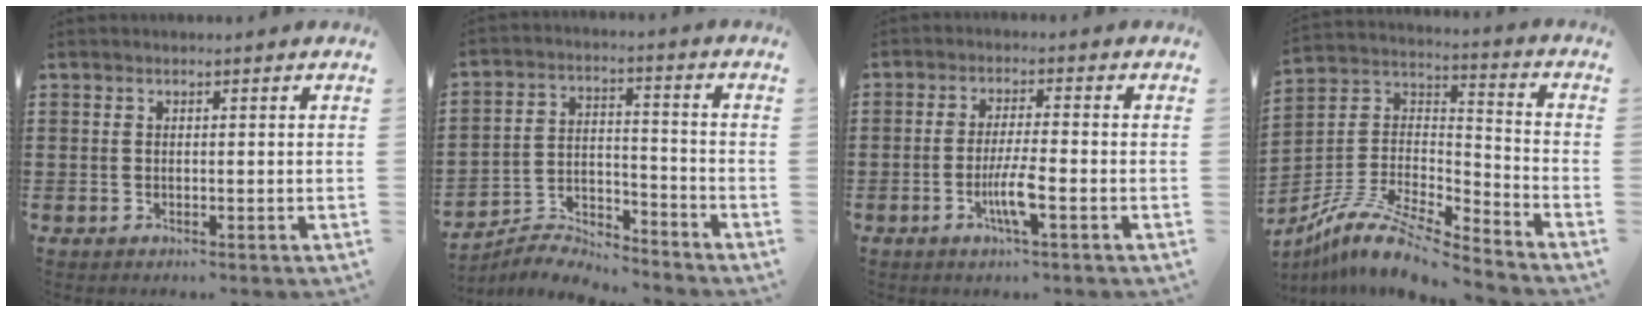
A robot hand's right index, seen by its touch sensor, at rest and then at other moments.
{"total": 5.7, "force": [-5.6, 0.6, 0.4], "torque": [-0.014, 0.010, -0.114]}
{"total": 5.5, "force": [-2.1, 0.3, 5.0], "torque": [-0.096, -0.013, -0.040]}
{"total": 11.5, "force": [-9.7, 2.3, 5.7], "torque": [-0.114, 0.019, -0.193]}